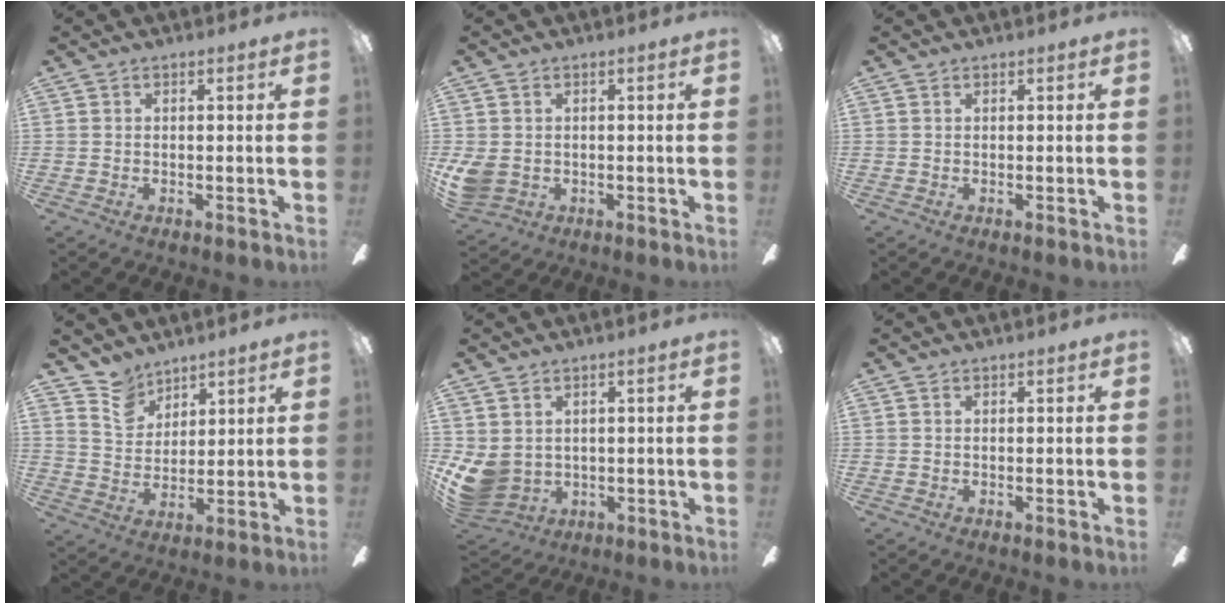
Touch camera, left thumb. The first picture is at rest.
{"total": 5.4, "force": [-0.1, 4.7, 2.8], "torque": [-0.077, 0.003, 0.000]}
{"total": 0.0}
{"total": 8.4, "force": [6.8, 4.6, 1.6], "torque": [-0.047, -0.033, 0.133]}
{"total": 7.0, "force": [1.0, 6.1, 3.3], "torque": [-0.099, -0.011, 0.023]}
{"total": 0.0}